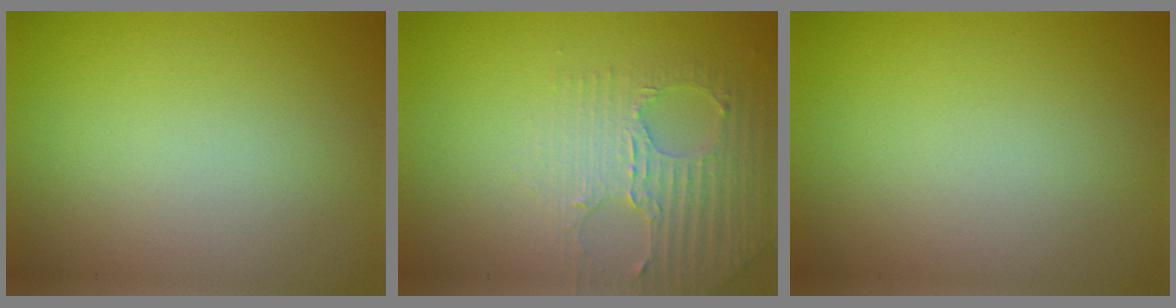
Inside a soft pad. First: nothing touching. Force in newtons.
{"total": 2.9, "press": 2.7, "slide": 1.1}
{"total": 0.0}